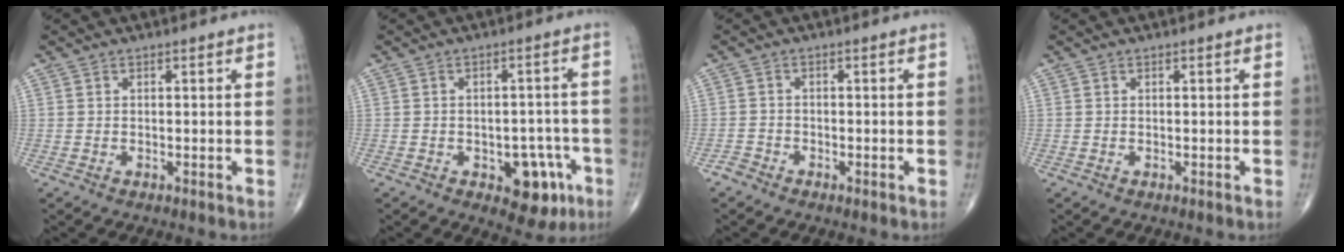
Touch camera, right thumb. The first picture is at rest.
{"total": 8.9, "force": [-3.8, 5.0, 6.2], "torque": [-0.043, 0.025, -0.041]}
{"total": 1.4, "force": [-1.2, 0.8, 0.0], "torque": [0.002, 0.000, -0.030]}
{"total": 0.0}